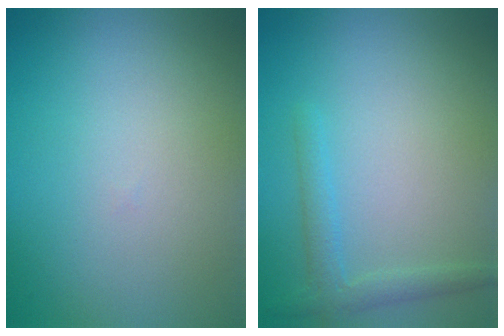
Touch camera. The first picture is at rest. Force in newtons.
{"total": 1.9, "press": 1.9, "slide": 0.1}